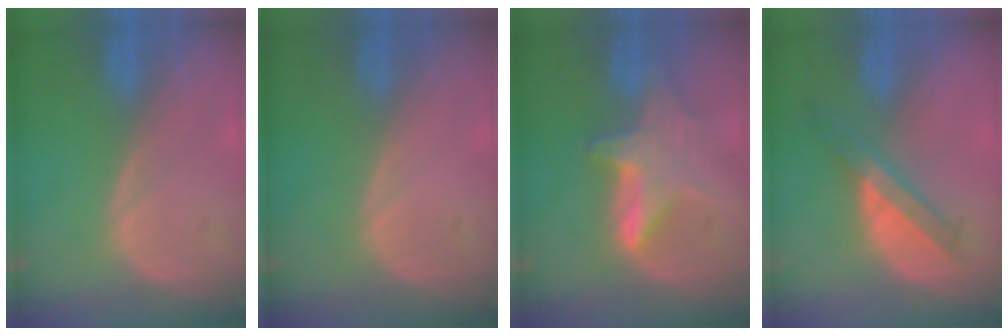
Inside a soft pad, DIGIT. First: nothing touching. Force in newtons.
{"total": 0.0}
{"total": 6.5, "press": 6.4, "slide": 1.4}
{"total": 5.8, "press": 5.3, "slide": 2.4}